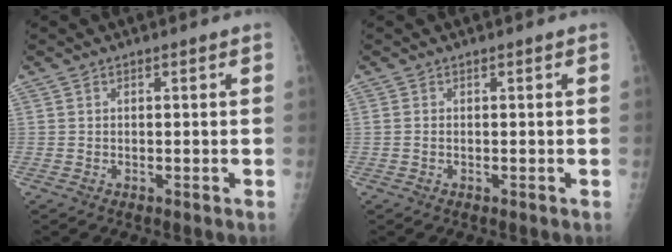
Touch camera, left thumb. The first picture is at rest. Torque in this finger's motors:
{"motor_torque": [0.04, -0.15, -0.13, -0.01, -0.01]}